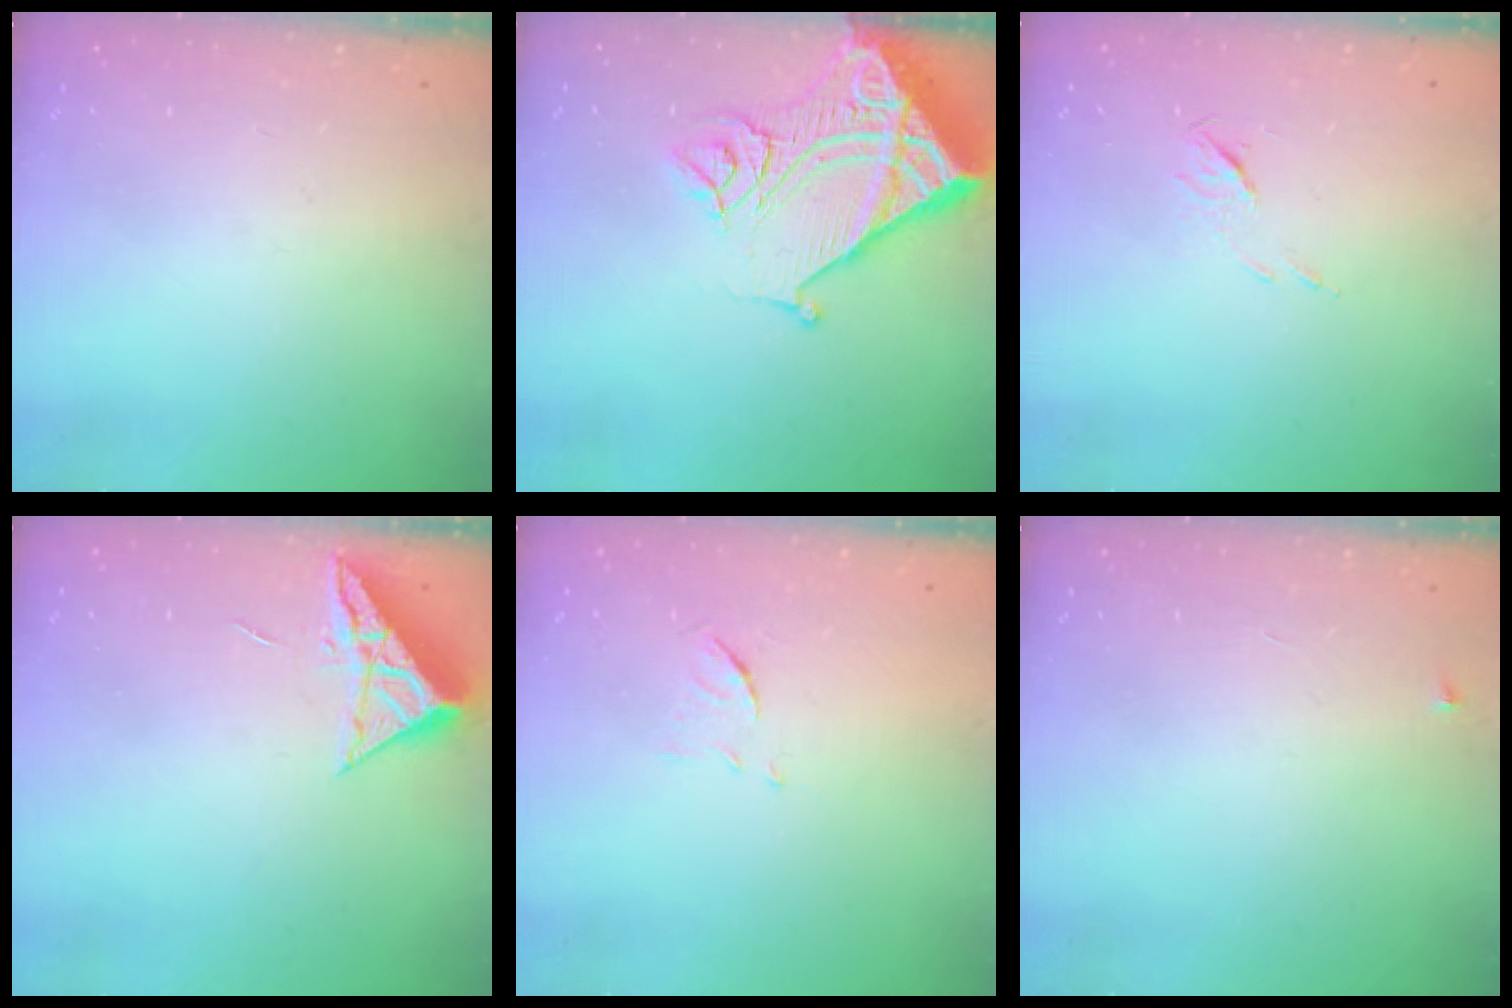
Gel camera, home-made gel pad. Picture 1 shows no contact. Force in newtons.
{"total": 14.2, "press": 14.1, "slide": 1.8}
{"total": 5.1, "press": 5.0, "slide": 0.8}
{"total": 6.9, "press": 6.9, "slide": 0.3}
{"total": 5.9, "press": 5.9, "slide": 0.5}
{"total": 2.3, "press": 2.3, "slide": 0.3}